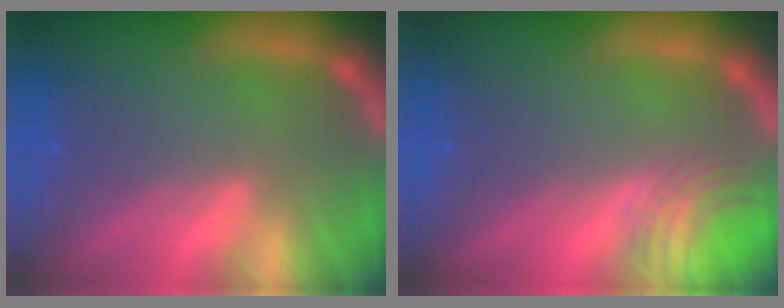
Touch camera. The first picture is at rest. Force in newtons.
{"total": 3.9}